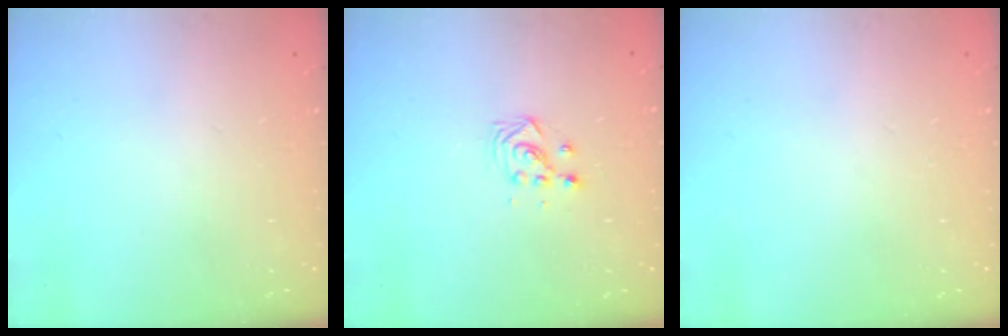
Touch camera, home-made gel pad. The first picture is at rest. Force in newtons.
{"total": 2.9, "press": 2.9, "slide": 0.3}
{"total": 0.0}